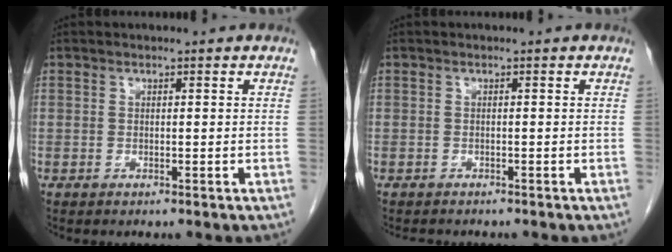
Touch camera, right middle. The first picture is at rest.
{"total": 2.1, "force": [-1.9, 0.8, 0.6], "torque": [-0.015, -0.004, -0.023]}